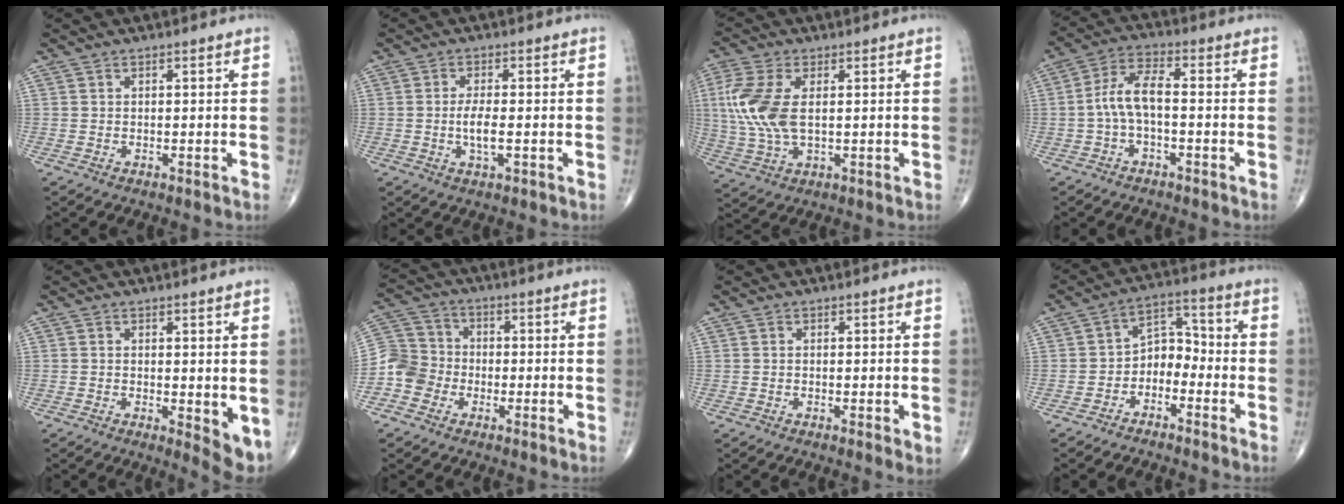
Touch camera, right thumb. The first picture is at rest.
{"total": 3.9, "force": [-0.7, 1.1, 3.6], "torque": [-0.073, -0.005, -0.015]}
{"total": 11.4, "force": [1.4, 5.9, 9.6], "torque": [-0.242, -0.001, 0.029]}
{"total": 6.9, "force": [-1.2, 2.7, 6.2], "torque": [-0.127, 0.032, -0.031]}
{"total": 5.3, "force": [-0.1, 1.8, 5.0], "torque": [-0.061, -0.016, 0.001]}
{"total": 7.4, "force": [-3.0, 6.5, 1.9], "torque": [-0.020, 0.029, -0.071]}
{"total": 1.9, "force": [-0.4, 0.3, 1.8], "torque": [-0.027, -0.009, -0.005]}
{"total": 6.5, "force": [-3.1, 4.4, 3.5], "torque": [-0.034, 0.049, -0.066]}